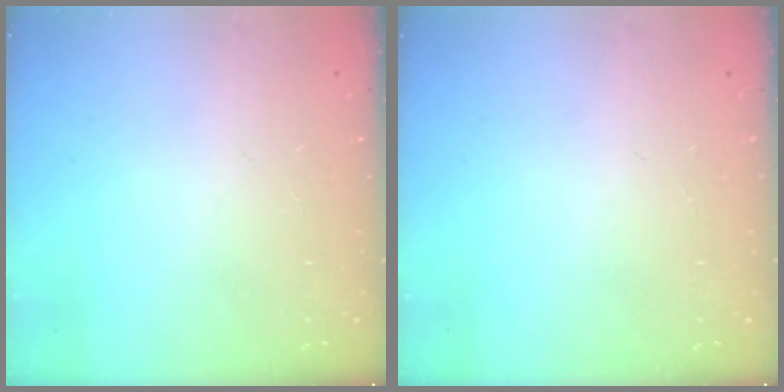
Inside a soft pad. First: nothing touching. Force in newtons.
{"total": 0.0}